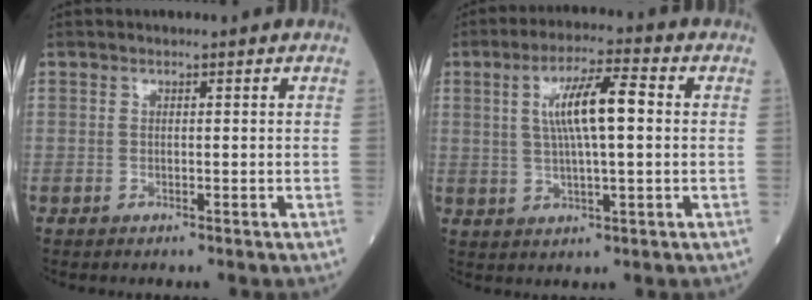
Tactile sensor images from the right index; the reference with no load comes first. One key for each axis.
{"total": 9.0, "fx": 1.5, "fy": 1.3, "fz": 8.8, "tx": -0.160, "ty": 0.015, "tz": 0.029}